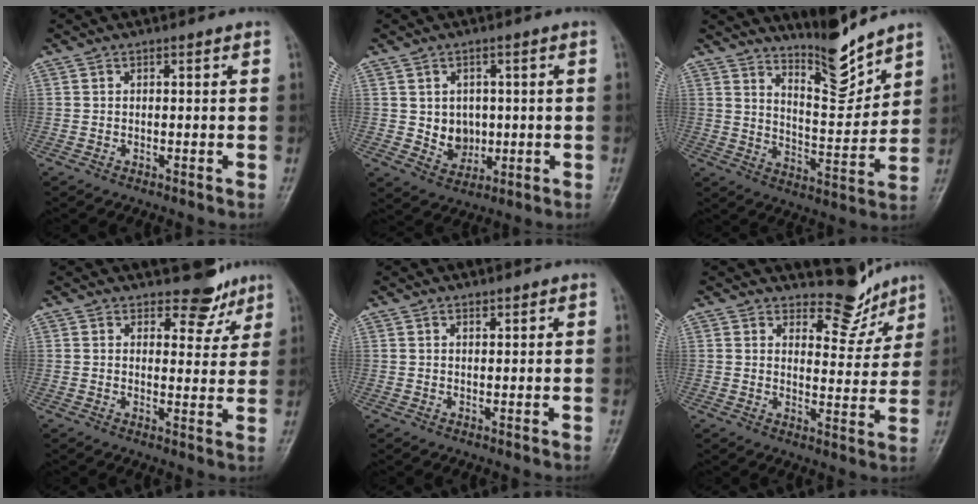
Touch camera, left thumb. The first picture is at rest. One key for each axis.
{"total": 6.0, "fx": 0.3, "fy": 5.1, "fz": 3.1, "tx": -0.016, "ty": -0.004, "tz": 0.016}
{"total": 9.7, "fx": 8.5, "fy": 1.6, "fz": 4.2, "tx": -0.051, "ty": -0.076, "tz": 0.151}
{"total": 5.8, "fx": 4.7, "fy": 3.0, "fz": 1.6, "tx": 0.009, "ty": -0.036, "tz": 0.061}
{"total": 1.0, "fx": 0.8, "fy": 0.5, "fz": 0.4, "tx": -0.001, "ty": -0.005, "tz": 0.012}
{"total": 7.1, "fx": 6.3, "fy": 2.9, "fz": 1.2, "tx": 0.013, "ty": -0.059, "tz": 0.094}